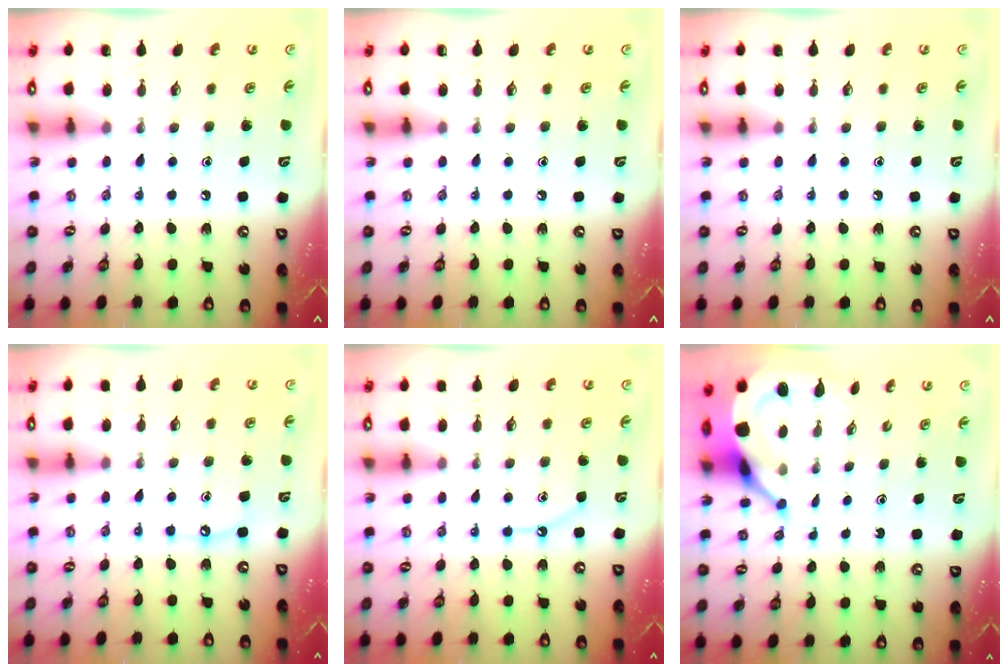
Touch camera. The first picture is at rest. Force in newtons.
{"total": 0.0}
{"total": 0.0}
{"total": 4.6, "press": 4.6, "slide": 0.3}
{"total": 6.2, "press": 6.1, "slide": 0.7}
{"total": 6.7, "press": 6.7, "slide": 0.9}